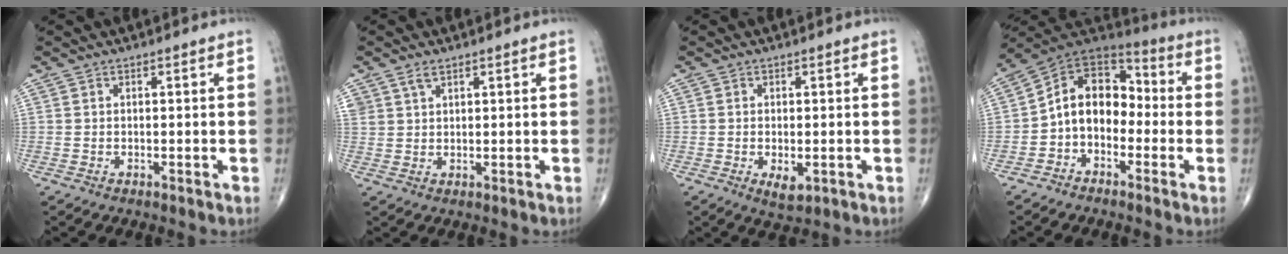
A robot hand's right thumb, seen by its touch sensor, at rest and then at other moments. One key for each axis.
{"total": 2.4, "fx": 1.6, "fy": 1.3, "fz": 1.1, "tx": -0.018, "ty": -0.004, "tz": 0.035}
{"total": 3.3, "fx": -0.9, "fy": 1.6, "fz": 2.8, "tx": -0.046, "ty": -0.009, "tz": -0.009}
{"total": 12.2, "fx": -2.2, "fy": 8.9, "fz": 8.0, "tx": -0.101, "ty": 0.062, "tz": -0.055}